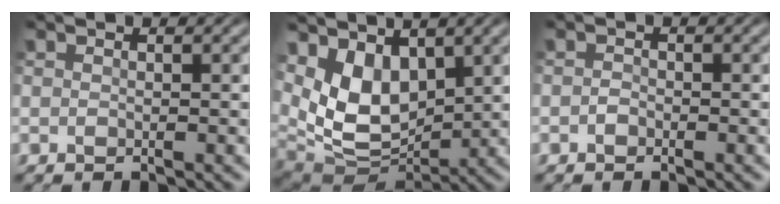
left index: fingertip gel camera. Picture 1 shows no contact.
{"total": 7.1, "force": [2.3, 4.4, 5.0], "torque": [-0.105, -0.012, 0.042]}
{"total": 0.5, "force": [-0.3, 0.4, 0.2], "torque": [-0.004, 0.006, -0.007]}